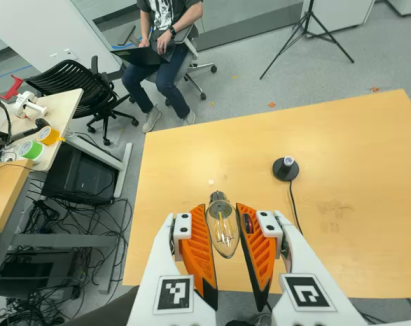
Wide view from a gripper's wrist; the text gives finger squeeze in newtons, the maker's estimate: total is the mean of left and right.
{"total": 15.3, "left": 17.5, "right": 13.1}